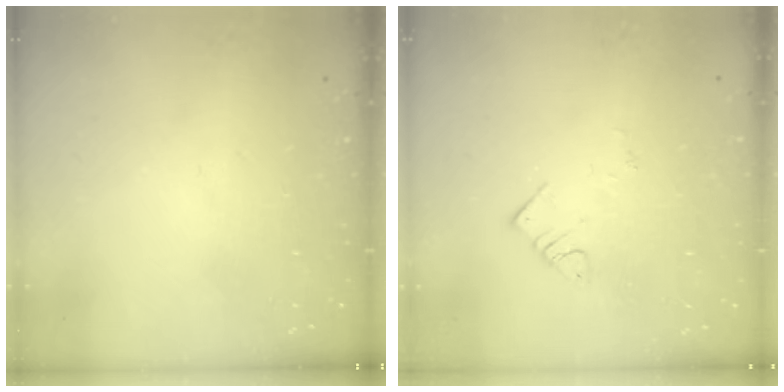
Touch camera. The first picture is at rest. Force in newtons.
{"total": 3.6, "press": 3.6, "slide": 0.3}